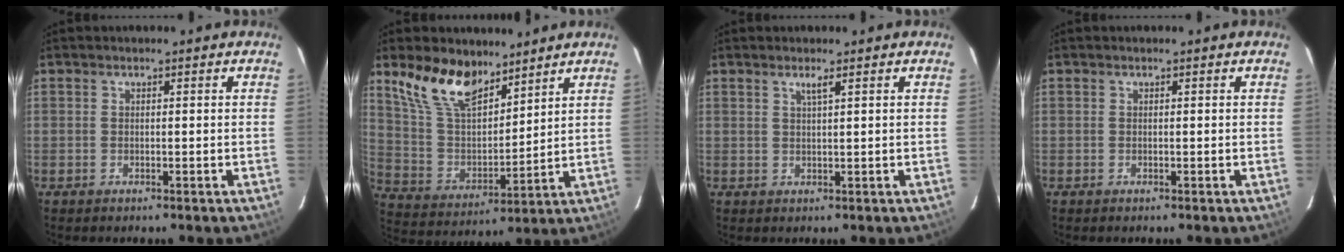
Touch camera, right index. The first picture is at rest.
{"total": 14.3, "force": [10.4, 6.3, 7.6], "torque": [-0.158, 0.015, 0.209]}
{"total": 1.5, "force": [0.9, -0.2, 1.2], "torque": [-0.021, 0.000, 0.016]}
{"total": 0.0}